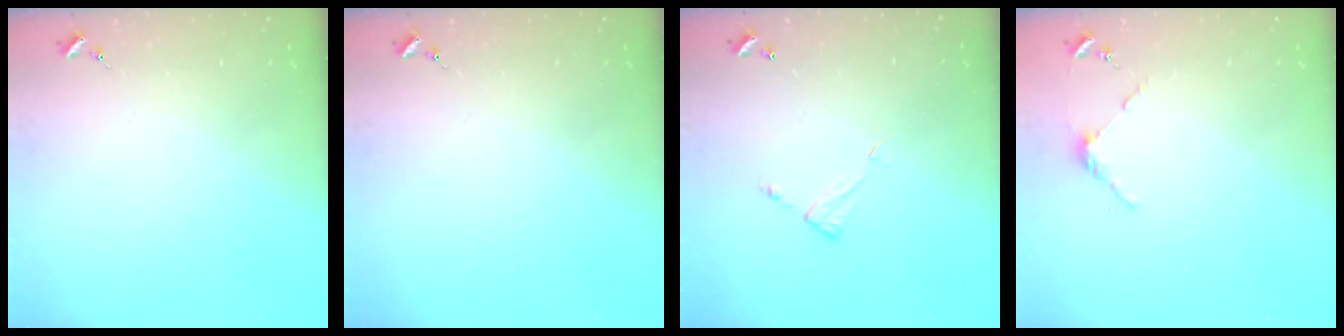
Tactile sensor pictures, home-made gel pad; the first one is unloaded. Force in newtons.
{"total": 0.0}
{"total": 5.8, "press": 5.8, "slide": 0.2}
{"total": 3.9, "press": 3.9, "slide": 0.2}